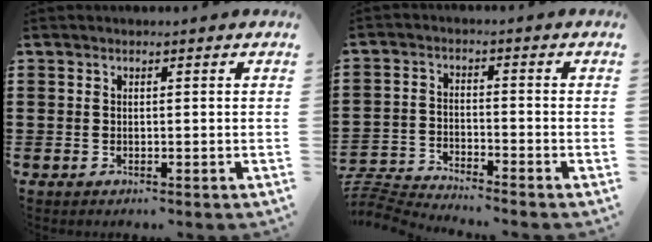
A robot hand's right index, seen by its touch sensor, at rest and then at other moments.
{"total": 4.0, "force": [-4.0, -0.2, 0.1], "torque": [-0.022, -0.007, -0.089]}